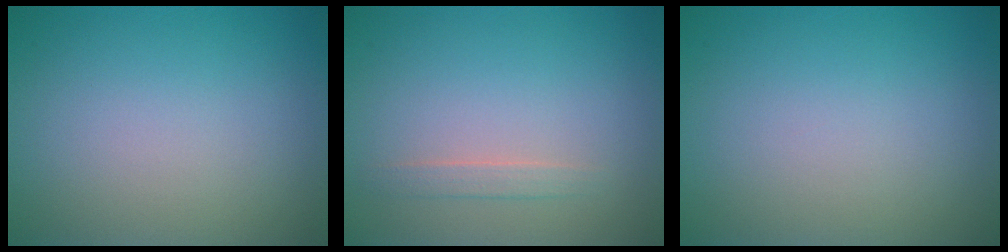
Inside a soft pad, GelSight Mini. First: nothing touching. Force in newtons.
{"total": 1.1, "press": 1.1, "slide": 0.2}
{"total": 0.0}